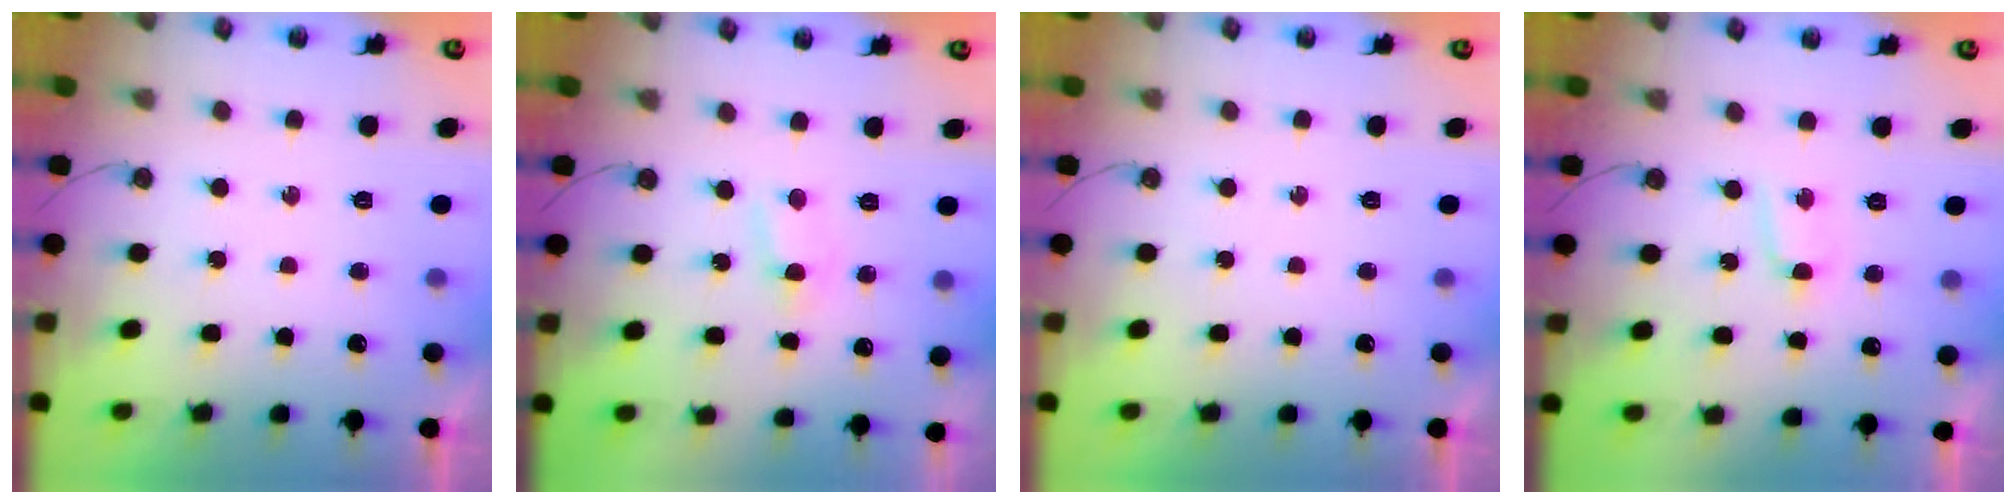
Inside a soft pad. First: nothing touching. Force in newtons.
{"total": 3.9, "press": 3.8, "slide": 0.3}
{"total": 0.0}
{"total": 2.5, "press": 2.3, "slide": 0.8}